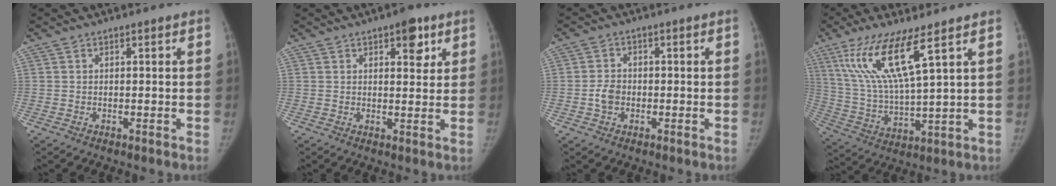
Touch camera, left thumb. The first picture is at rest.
{"total": 5.2, "force": [2.8, 2.5, 3.5], "torque": [-0.023, -0.012, 0.034]}
{"total": 3.4, "force": [-0.8, 2.7, 1.9], "torque": [-0.024, 0.007, -0.020]}
{"total": 14.6, "force": [7.8, 2.5, 12.1], "torque": [-0.257, -0.038, 0.161]}